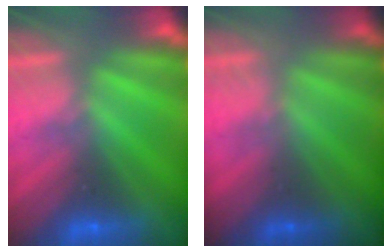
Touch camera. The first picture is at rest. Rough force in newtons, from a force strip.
{"total": 1.8}